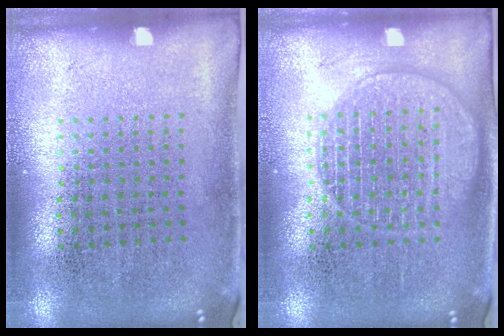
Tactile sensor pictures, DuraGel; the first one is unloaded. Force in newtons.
{"total": 3.1, "press": 3.1, "slide": 0.5}